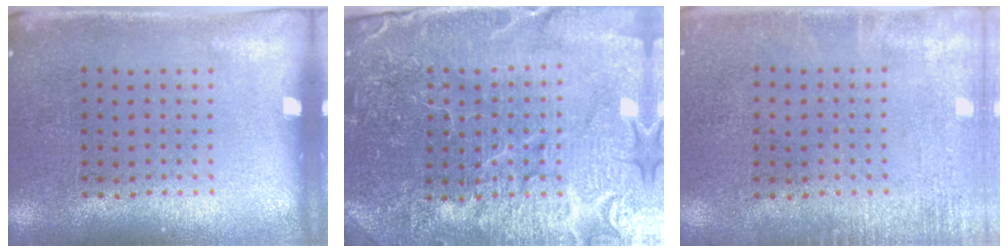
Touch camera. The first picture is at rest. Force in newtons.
{"total": 5.5, "press": 5.1, "slide": 2.1}
{"total": 1.5, "press": 1.5, "slide": 0.2}